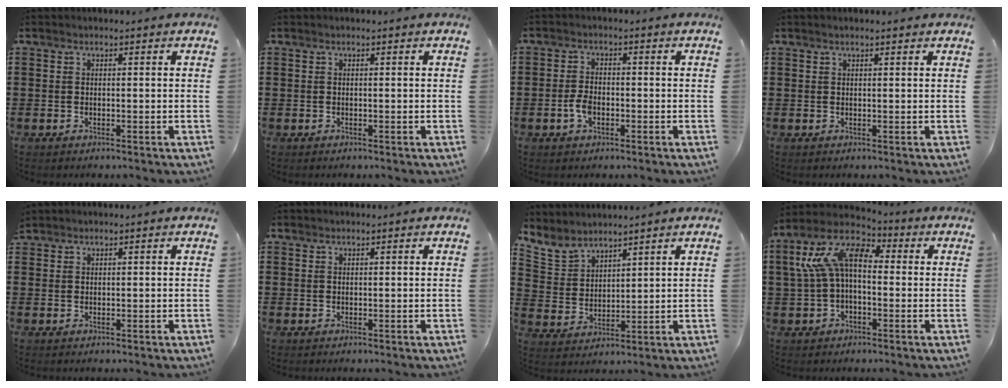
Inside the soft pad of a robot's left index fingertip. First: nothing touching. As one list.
[{"total": 0.0}, {"total": 3.2, "force": [-1.0, 1.8, 2.5], "torque": [-0.067, -0.005, -0.023]}, {"total": 0.8, "force": [0.6, 0.0, 0.5], "torque": [-0.011, 0.000, 0.011]}, {"total": 1.0, "force": [1.0, 0.1, 0.0], "torque": [-0.003, 0.000, 0.021]}, {"total": 0.7, "force": [0.7, 0.2, 0.0], "torque": [-0.001, 0.000, 0.014]}, {"total": 5.2, "force": [4.8, 2.0, 0.6], "torque": [-0.034, -0.020, 0.090]}, {"total": 10.3, "force": [1.6, 5.7, 8.5], "torque": [-0.198, -0.002, 0.022]}]